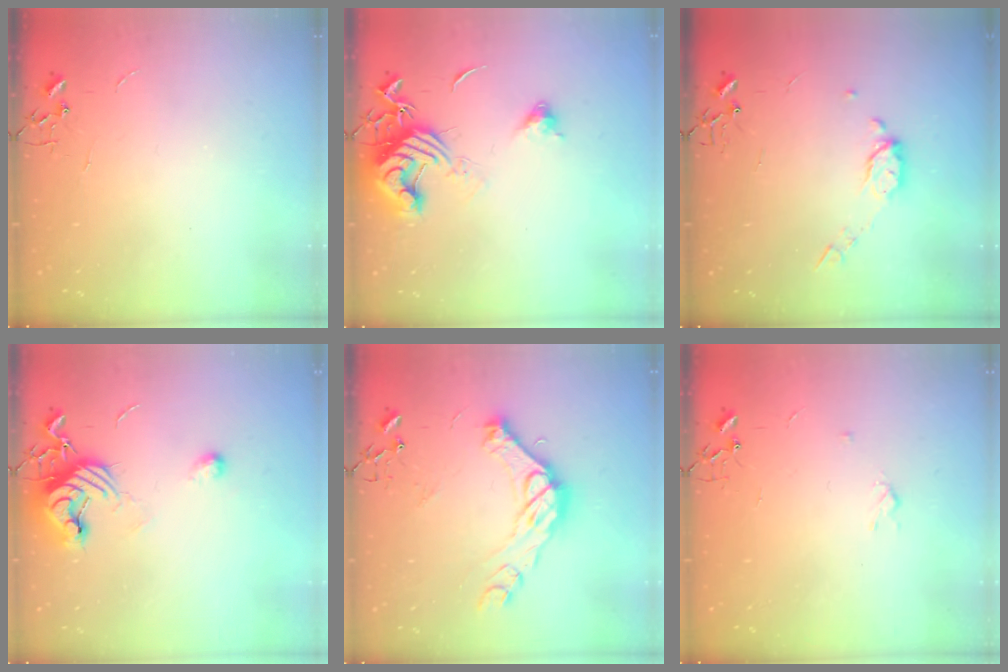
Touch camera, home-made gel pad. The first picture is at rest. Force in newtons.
{"total": 14.1, "press": 14.0, "slide": 1.7}
{"total": 8.4, "press": 8.3, "slide": 1.0}
{"total": 11.3, "press": 11.3, "slide": 0.9}
{"total": 15.5, "press": 15.5, "slide": 1.5}
{"total": 3.2, "press": 3.1, "slide": 0.6}